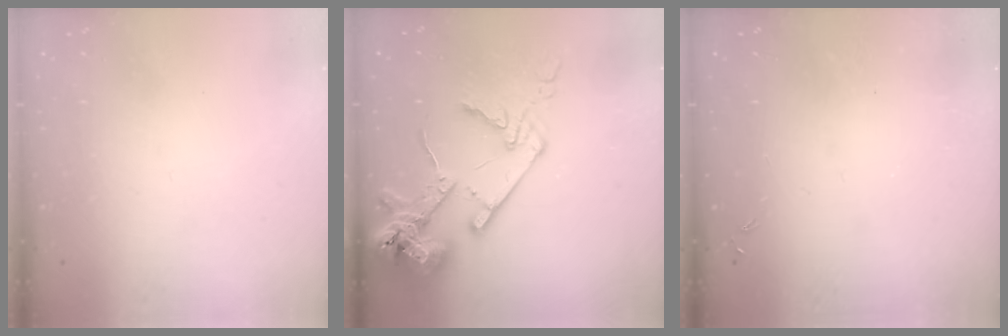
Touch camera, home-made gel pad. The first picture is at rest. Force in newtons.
{"total": 15.9, "press": 15.8, "slide": 2.0}
{"total": 0.0}